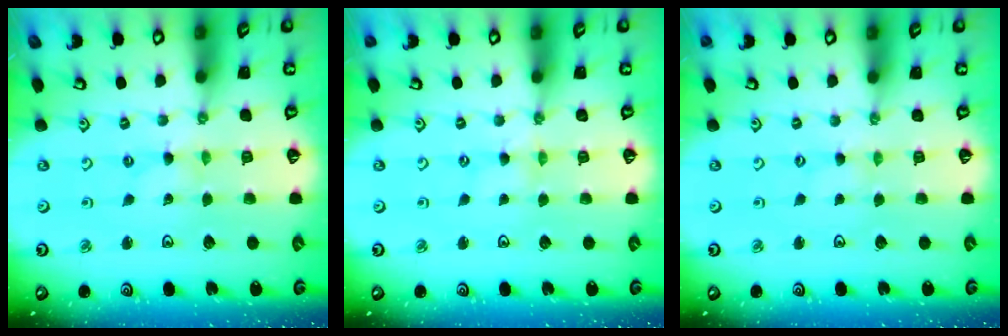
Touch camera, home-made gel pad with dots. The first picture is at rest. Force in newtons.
{"total": 0.0}
{"total": 0.0}